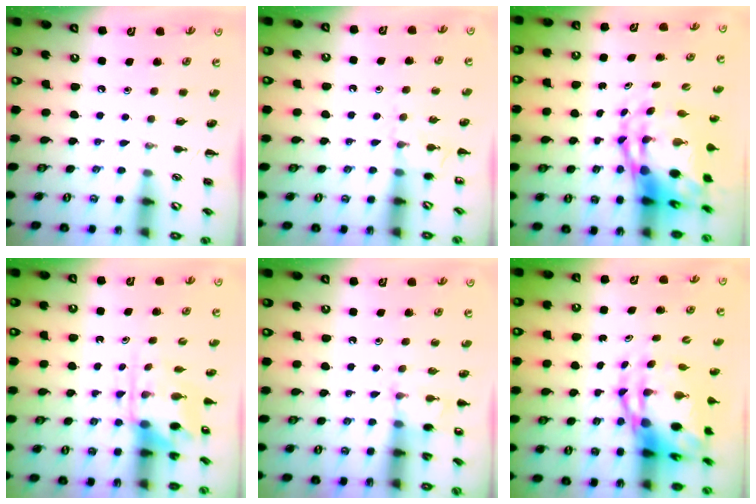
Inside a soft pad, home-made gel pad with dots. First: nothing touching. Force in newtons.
{"total": 5.5, "press": 5.3, "slide": 1.5}
{"total": 9.7, "press": 9.2, "slide": 2.9}
{"total": 5.0, "press": 4.9, "slide": 0.8}
{"total": 3.9, "press": 3.7, "slide": 1.2}
{"total": 9.1, "press": 8.8, "slide": 2.6}